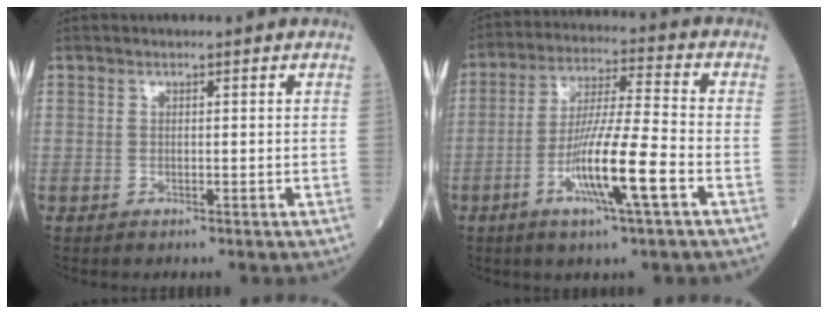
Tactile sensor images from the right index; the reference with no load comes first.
{"total": 11.9, "force": [-4.5, 0.1, 11.0], "torque": [-0.205, -0.008, -0.084]}